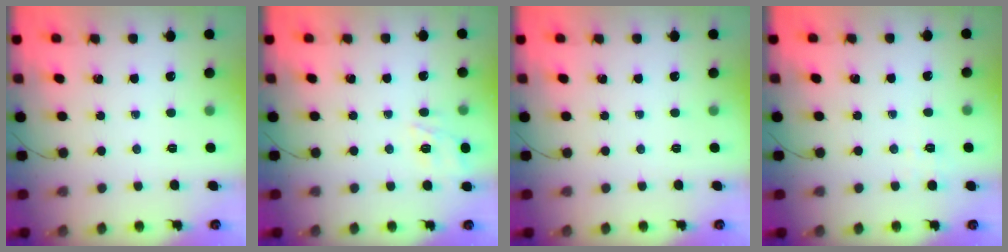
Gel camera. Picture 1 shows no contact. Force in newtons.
{"total": 9.6, "press": 9.5, "slide": 1.5}
{"total": 0.0}
{"total": 2.2, "press": 1.7, "slide": 1.5}